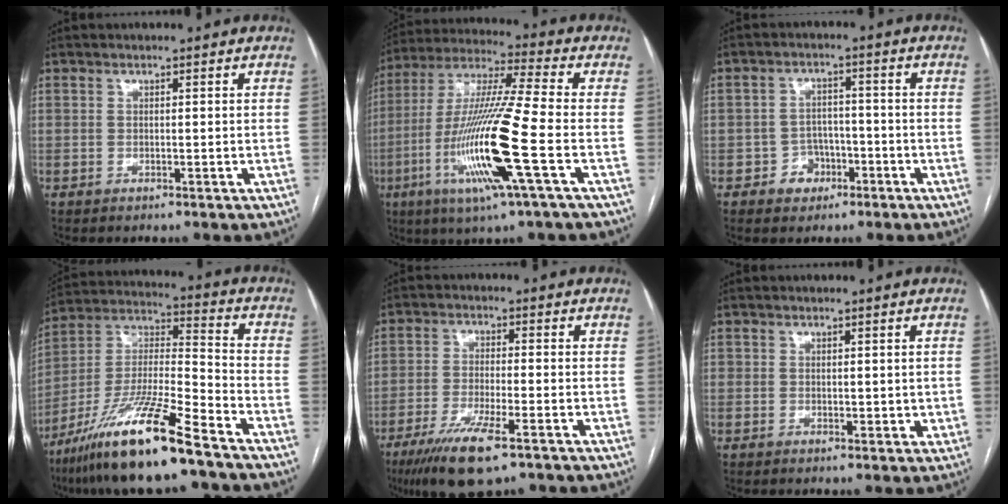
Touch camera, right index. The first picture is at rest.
{"total": 18.0, "force": [-5.4, -0.5, 17.1], "torque": [-0.350, -0.019, -0.110]}
{"total": 4.5, "force": [-2.1, 3.8, 1.0], "torque": [-0.006, 0.015, -0.028]}
{"total": 18.7, "force": [-12.9, 1.0, 13.5], "torque": [-0.286, -0.030, -0.239]}
{"total": 9.9, "force": [-6.2, 1.5, 7.6], "torque": [-0.140, -0.024, -0.103]}
{"total": 1.8, "force": [0.4, 1.5, 1.0], "torque": [-0.007, -0.002, 0.007]}